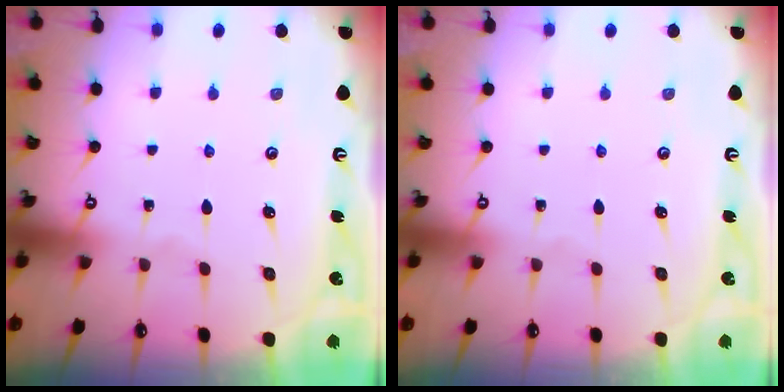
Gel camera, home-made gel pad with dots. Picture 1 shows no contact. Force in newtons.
{"total": 0.0}